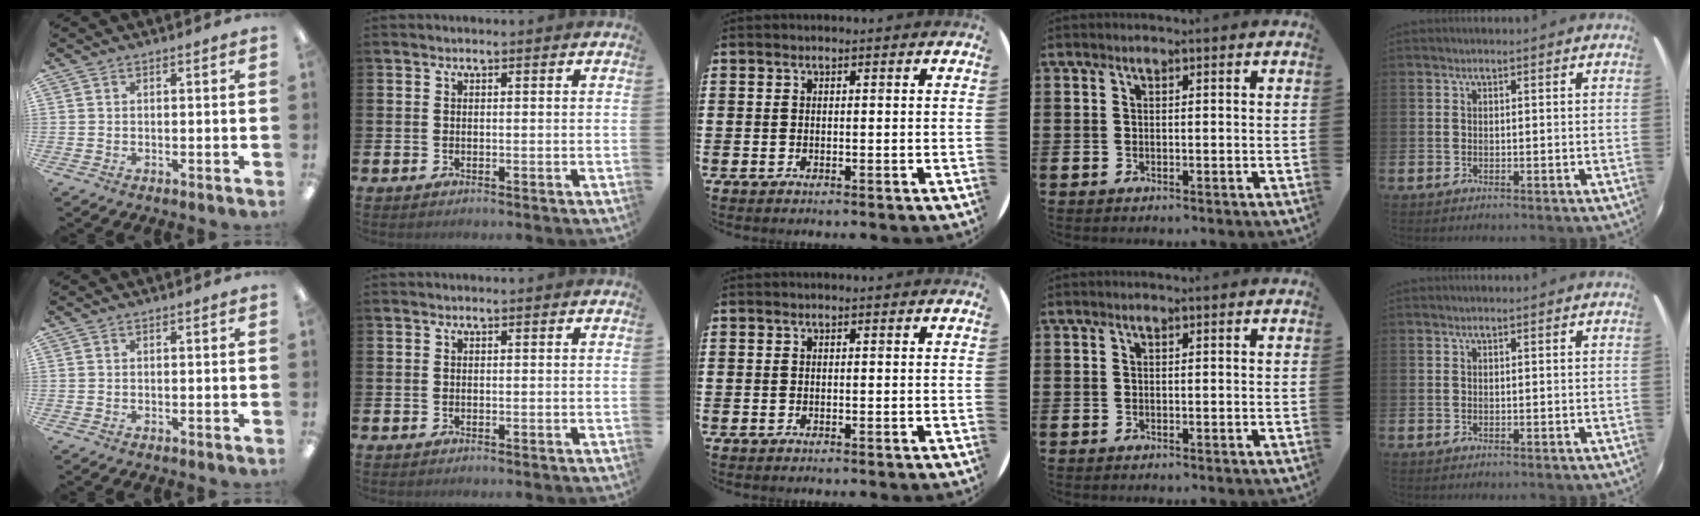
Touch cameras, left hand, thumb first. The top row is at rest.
{}